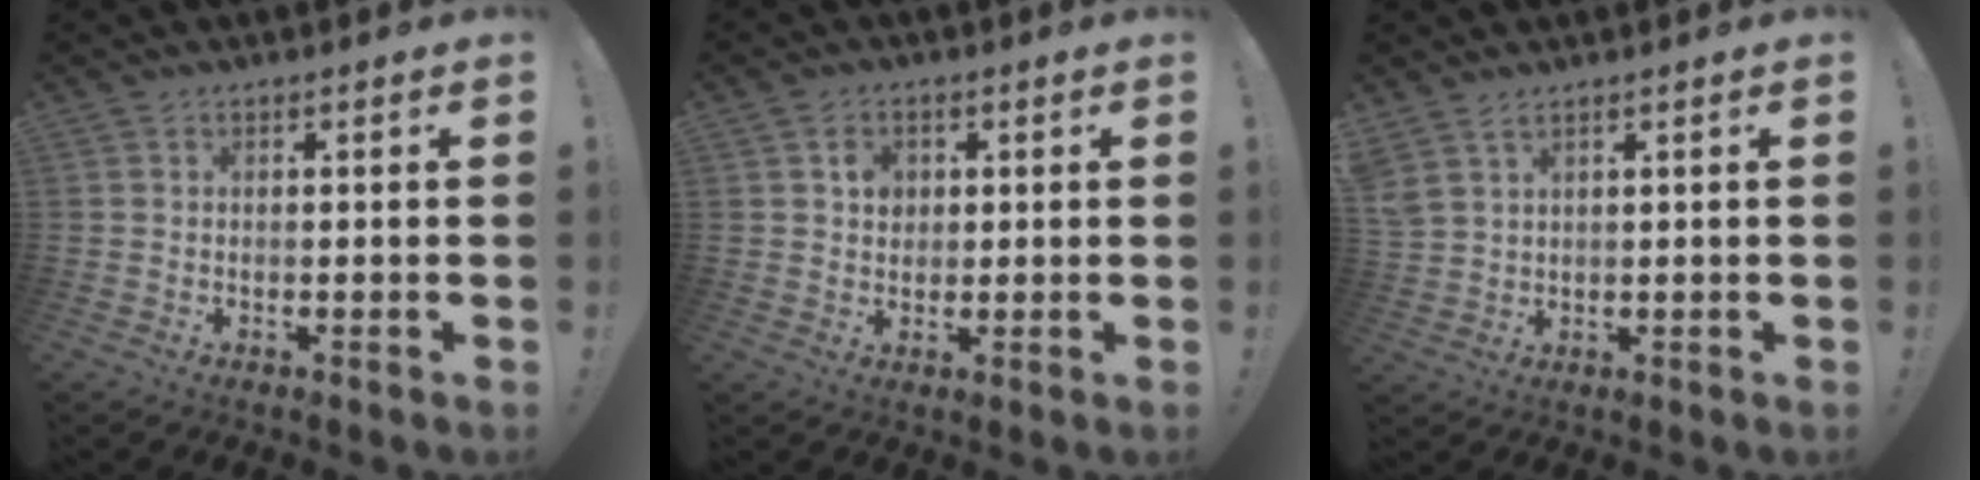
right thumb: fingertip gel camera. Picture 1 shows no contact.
{"total": 4.2, "force": [1.2, 3.6, 1.9], "torque": [-0.023, -0.002, 0.018]}
{"total": 3.8, "force": [2.8, 1.2, 2.3], "torque": [-0.054, -0.010, 0.056]}